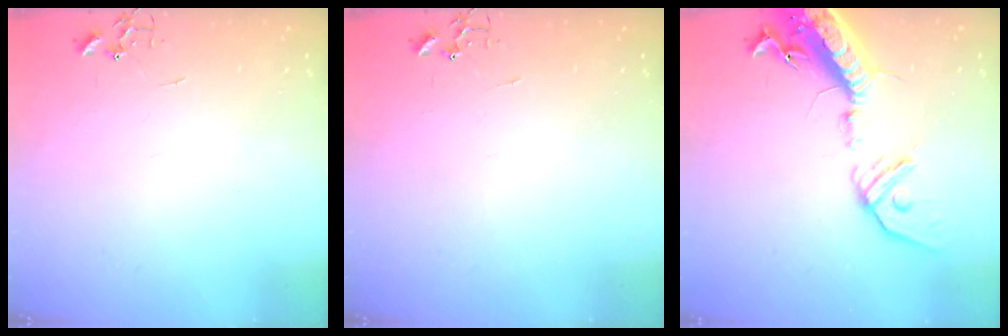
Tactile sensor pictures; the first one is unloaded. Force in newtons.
{"total": 0.0}
{"total": 20.4, "press": 19.9, "slide": 4.3}